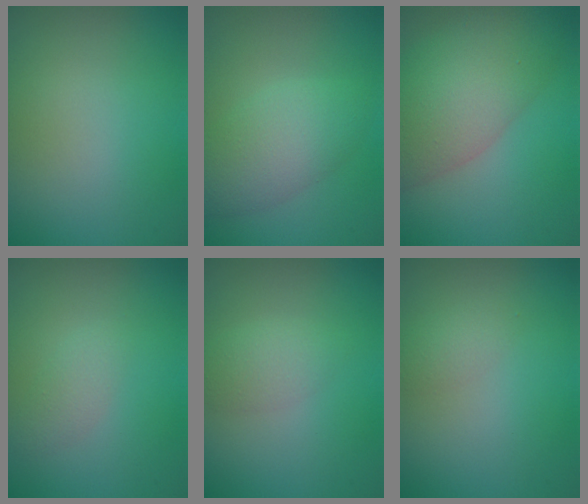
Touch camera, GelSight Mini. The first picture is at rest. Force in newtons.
{"total": 4.0, "press": 4.0, "slide": 0.2}
{"total": 7.7, "press": 7.7, "slide": 0.5}
{"total": 1.2, "press": 1.2, "slide": 0.0}
{"total": 1.8, "press": 1.8, "slide": 0.1}
{"total": 1.1, "press": 1.1, "slide": 0.1}